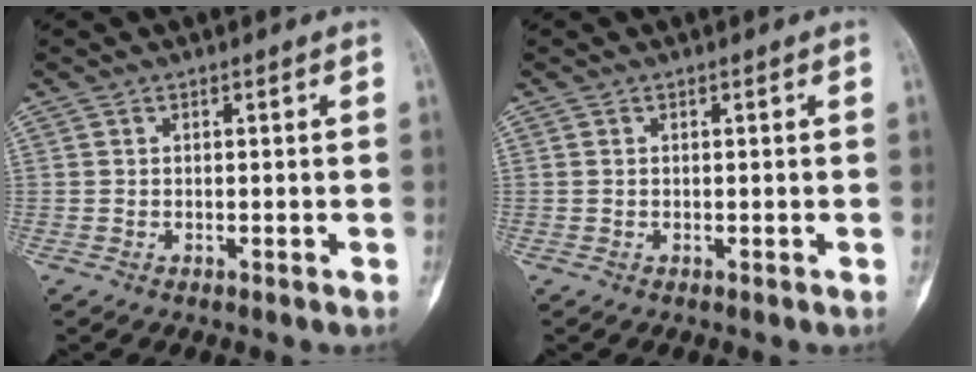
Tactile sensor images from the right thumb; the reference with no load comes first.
{"total": 0.0}